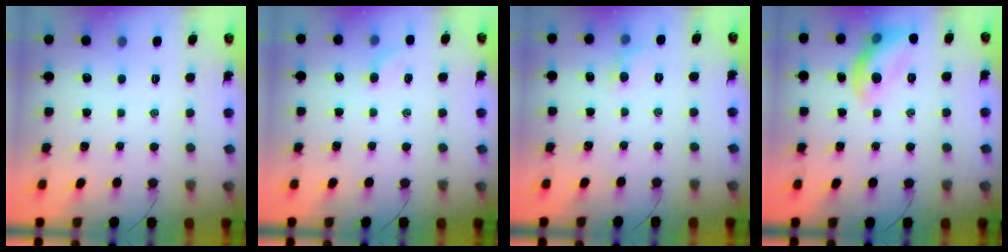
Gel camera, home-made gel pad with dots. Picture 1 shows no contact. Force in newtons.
{"total": 4.3, "press": 4.2, "slide": 1.1}
{"total": 4.2, "press": 3.9, "slide": 1.4}
{"total": 10.9, "press": 10.9, "slide": 1.0}